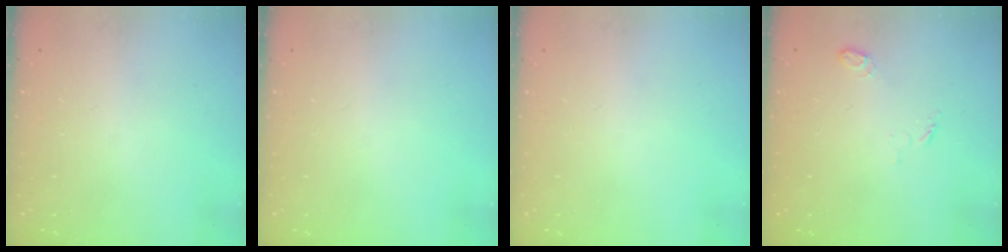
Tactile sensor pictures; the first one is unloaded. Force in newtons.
{"total": 0.0}
{"total": 0.0}
{"total": 4.2, "press": 4.1, "slide": 0.9}